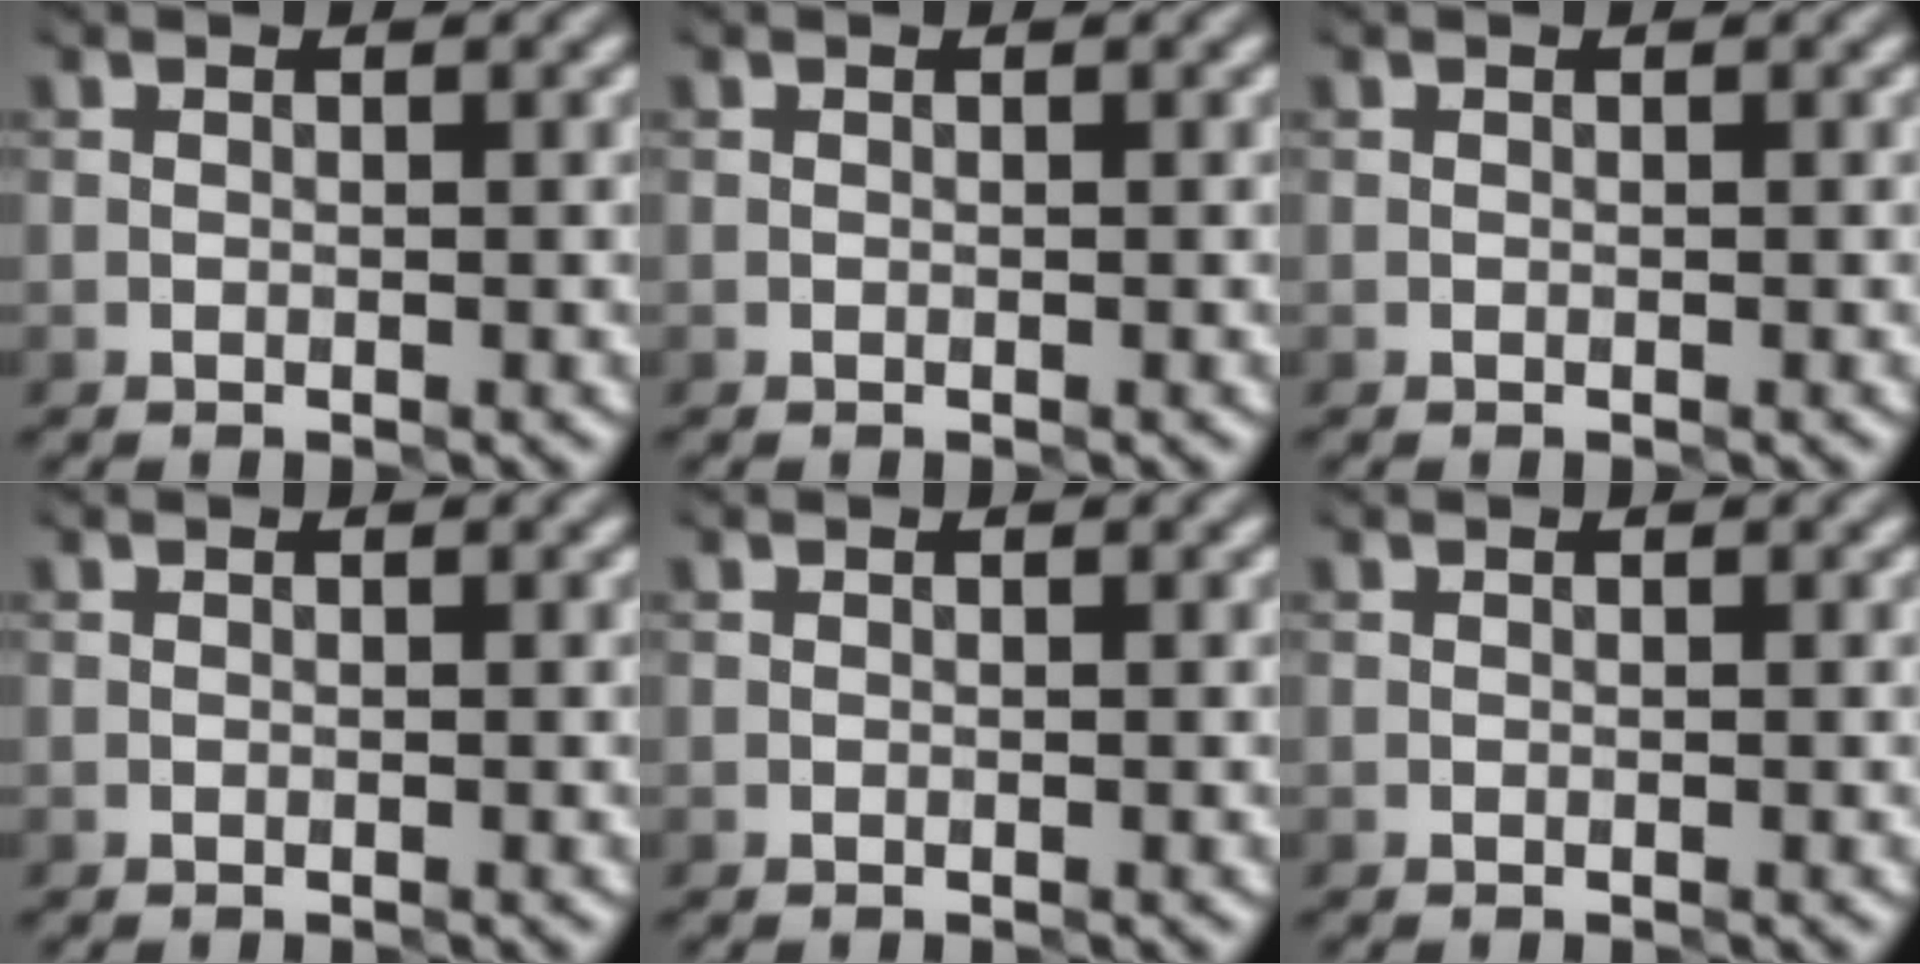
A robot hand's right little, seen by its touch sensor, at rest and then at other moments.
{"total": 0.0}
{"total": 0.0}
{"total": 0.0}
{"total": 0.0}
{"total": 0.0}